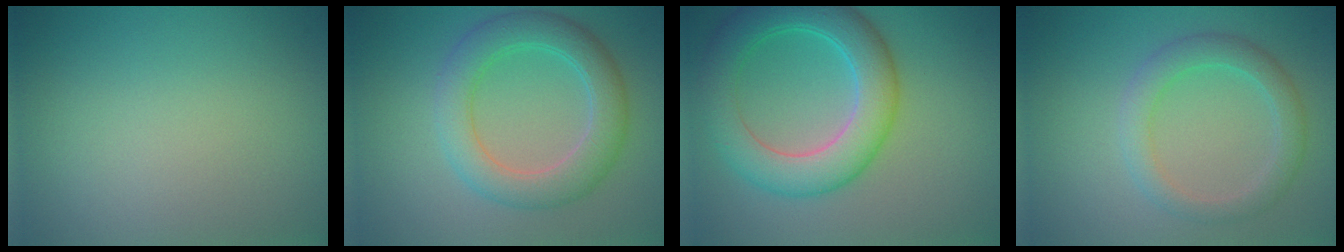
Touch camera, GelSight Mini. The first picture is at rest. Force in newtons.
{"total": 4.7, "press": 4.7, "slide": 0.0}
{"total": 6.8, "press": 6.8, "slide": 0.0}
{"total": 2.9, "press": 2.9, "slide": 0.4}